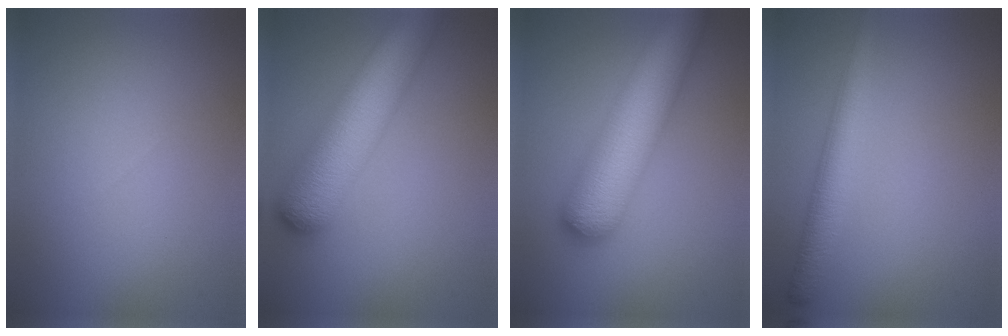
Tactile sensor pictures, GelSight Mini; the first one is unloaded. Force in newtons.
{"total": 9.5, "press": 9.4, "slide": 0.3}
{"total": 9.6, "press": 9.6, "slide": 0.4}
{"total": 3.8, "press": 3.8, "slide": 0.3}